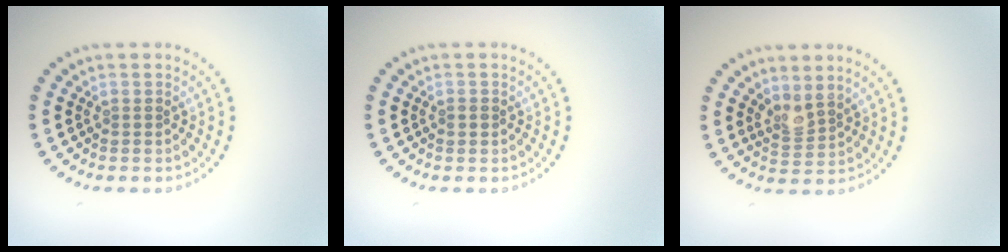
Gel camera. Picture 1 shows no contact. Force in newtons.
{"total": 0.8, "press": 0.8, "slide": 0.3}
{"total": 2.0, "press": 1.6, "slide": 1.2}